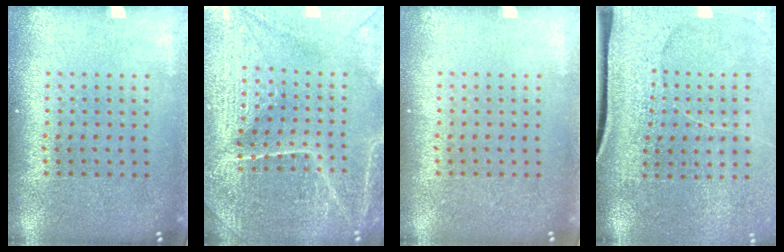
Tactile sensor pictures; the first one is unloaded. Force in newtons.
{"total": 4.6, "press": 4.4, "slide": 1.2}
{"total": 0.0}
{"total": 3.8, "press": 3.1, "slide": 2.1}